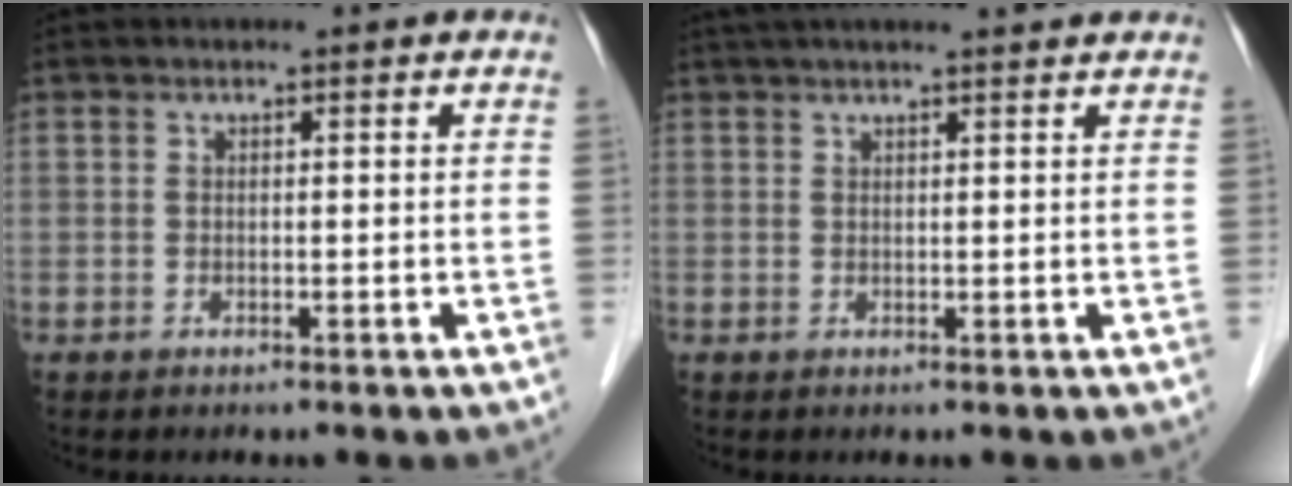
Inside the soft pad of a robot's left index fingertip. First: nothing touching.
{"total": 9.0, "force": [7.9, 0.6, 4.3], "torque": [-0.065, 0.035, 0.104]}